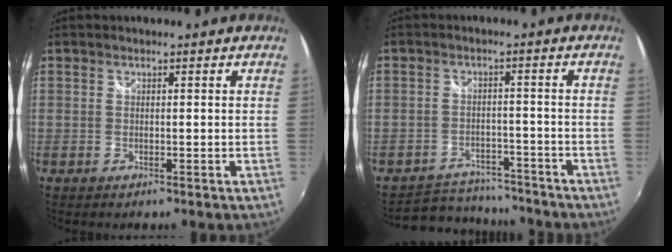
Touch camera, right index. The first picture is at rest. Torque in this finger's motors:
{"motor_torque": [-0.39, -0.01, -0.60, -0.18]}